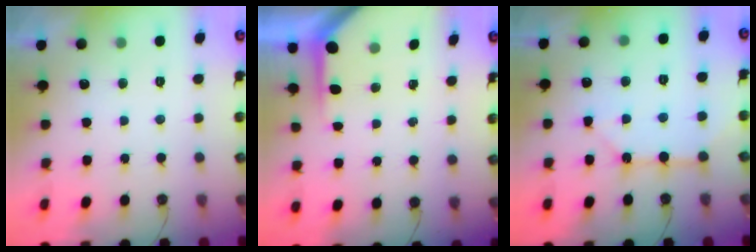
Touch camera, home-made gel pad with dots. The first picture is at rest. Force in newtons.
{"total": 3.5, "press": 3.5, "slide": 0.4}
{"total": 10.8, "press": 10.8, "slide": 1.0}